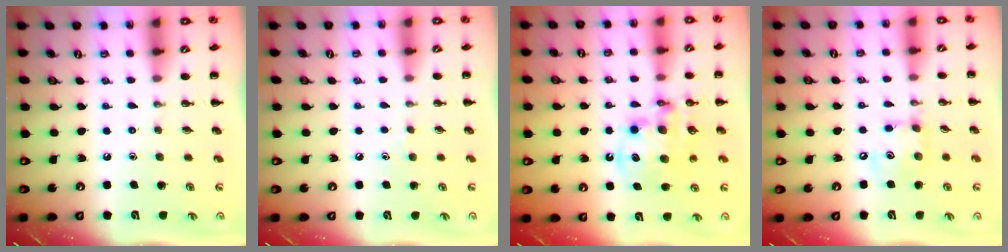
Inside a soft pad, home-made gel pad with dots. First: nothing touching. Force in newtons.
{"total": 3.1, "press": 2.9, "slide": 1.1}
{"total": 11.2, "press": 10.9, "slide": 2.9}
{"total": 8.9, "press": 8.9, "slide": 0.9}